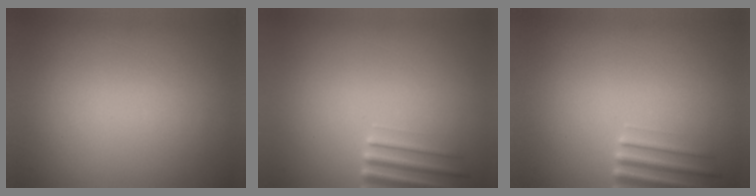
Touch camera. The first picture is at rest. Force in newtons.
{"total": 2.9}
{"total": 2.8}